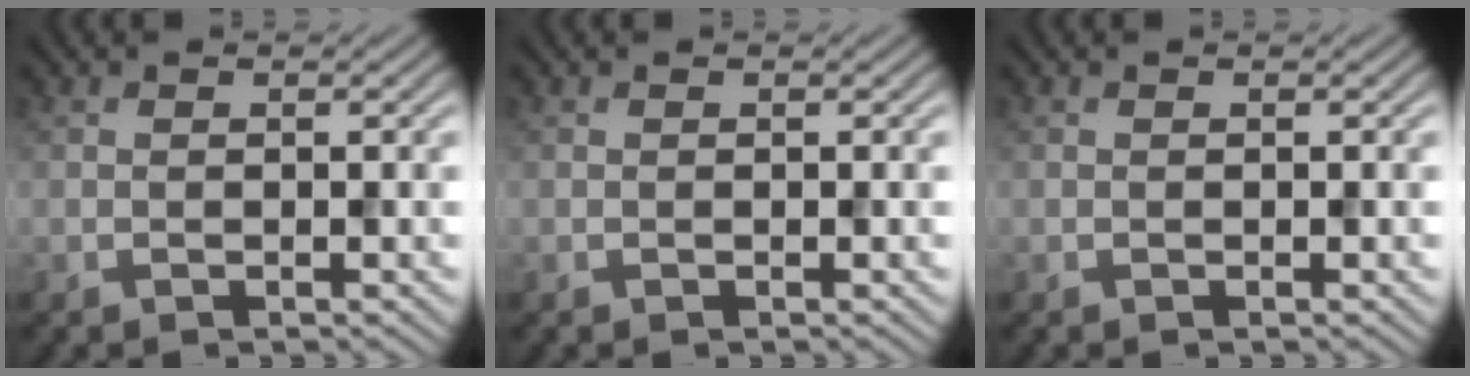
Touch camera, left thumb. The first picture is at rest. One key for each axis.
{"total": 0.0}
{"total": 0.0}